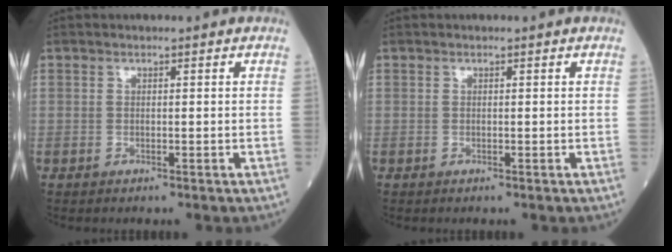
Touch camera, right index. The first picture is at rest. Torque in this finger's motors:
{"motor_torque": [0.00, 0.00, -0.01, 0.00]}